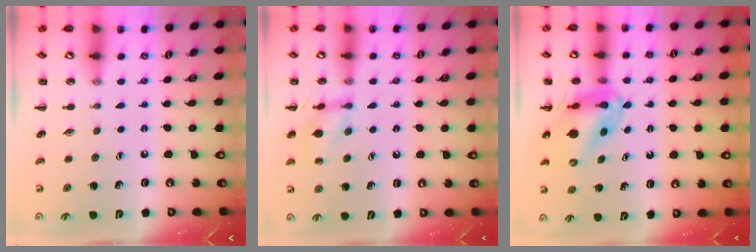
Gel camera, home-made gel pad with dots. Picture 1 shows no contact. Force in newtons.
{"total": 11.4, "press": 11.3, "slide": 1.5}
{"total": 11.6, "press": 11.0, "slide": 3.5}